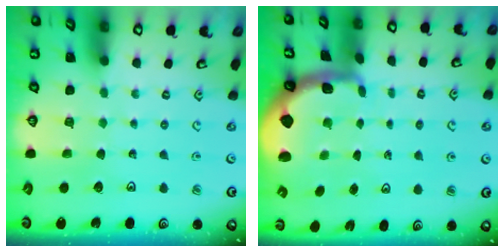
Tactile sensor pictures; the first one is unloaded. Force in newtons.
{"total": 1.7, "press": 1.7, "slide": 0.3}